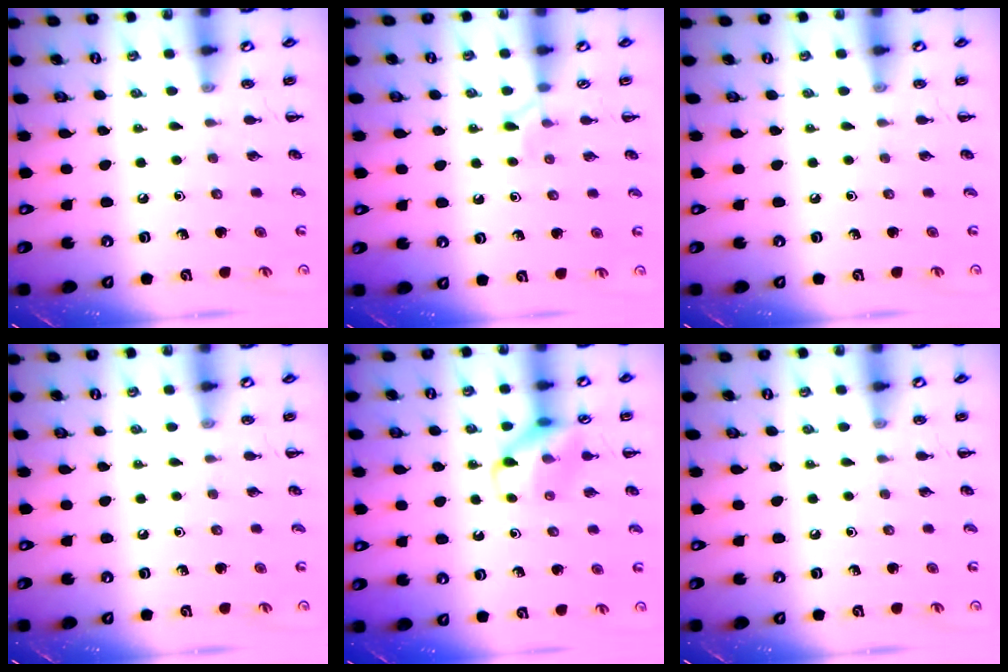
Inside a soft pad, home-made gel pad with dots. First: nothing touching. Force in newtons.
{"total": 3.6, "press": 3.4, "slide": 1.3}
{"total": 0.0}
{"total": 0.0}
{"total": 12.3, "press": 12.2, "slide": 1.6}
{"total": 0.0}